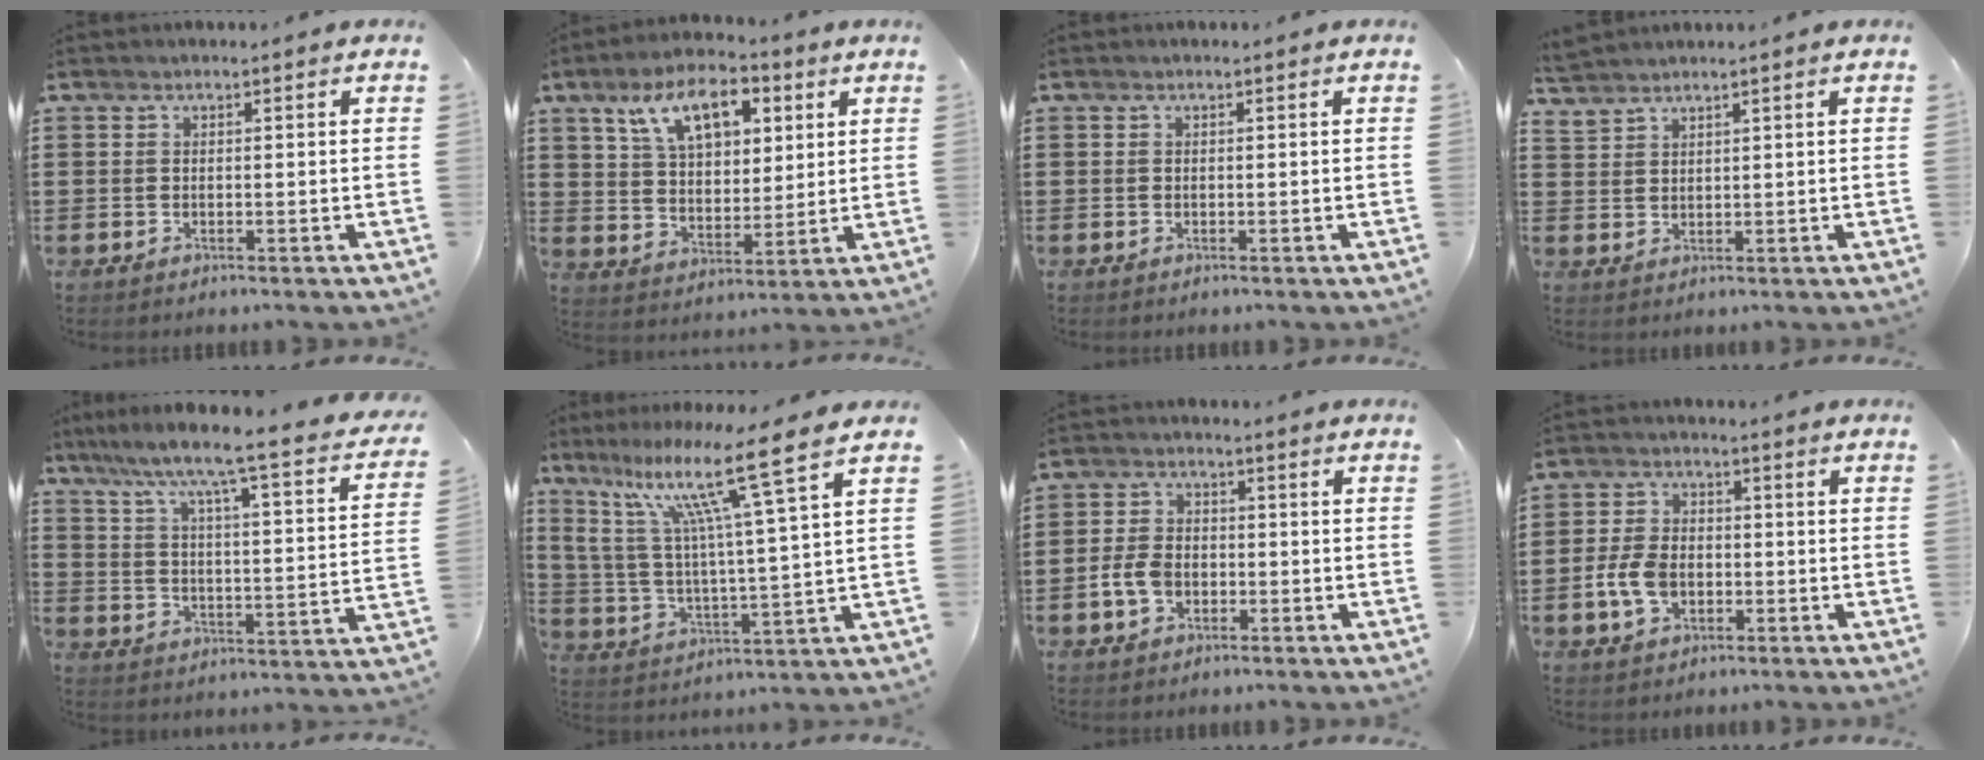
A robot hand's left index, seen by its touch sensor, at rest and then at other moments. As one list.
[{"total": 10.3, "force": [6.1, 5.0, 6.7], "torque": [-0.128, -0.002, 0.105]}, {"total": 0.0}, {"total": 2.3, "force": [2.2, 0.6, -0.1], "torque": [-0.006, -0.001, 0.044]}, {"total": 5.6, "force": [4.6, -1.0, 3.0], "torque": [-0.074, -0.058, 0.060]}, {"total": 13.1, "force": [8.9, 0.0, 9.7], "torque": [-0.207, -0.045, 0.138]}, {"total": 4.8, "force": [-1.5, 3.3, 3.2], "torque": [-0.079, 0.001, -0.033]}, {"total": 6.1, "force": [-1.5, 4.0, 4.4], "torque": [-0.113, -0.002, -0.036]}]